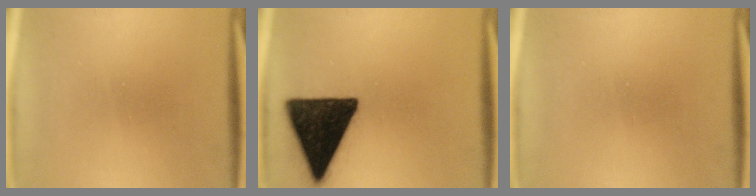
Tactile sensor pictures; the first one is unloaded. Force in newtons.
{"total": 18.1}
{"total": 0.0}